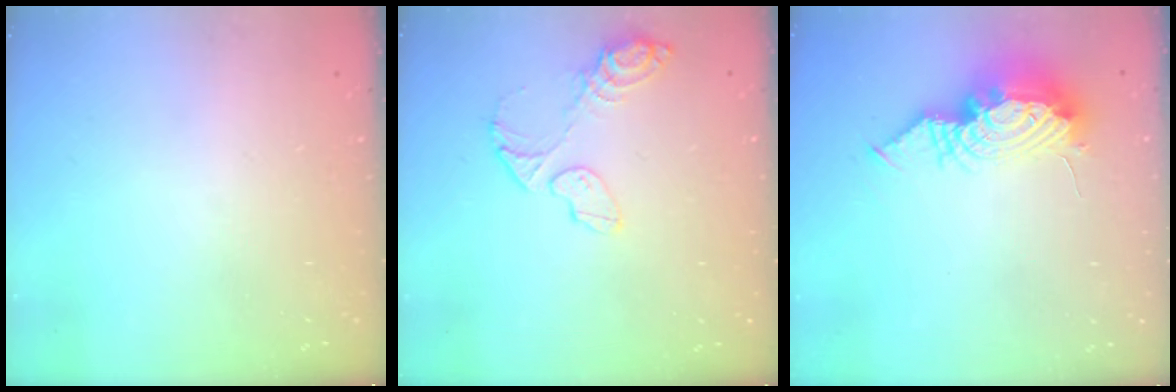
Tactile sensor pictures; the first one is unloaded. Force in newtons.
{"total": 9.5, "press": 9.3, "slide": 1.9}
{"total": 12.6, "press": 11.7, "slide": 4.7}